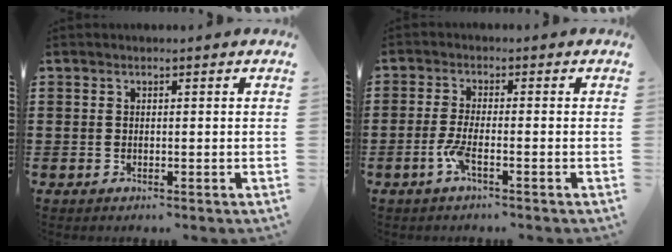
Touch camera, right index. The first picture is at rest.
{"total": 3.7, "force": [-2.0, 0.5, 3.1], "torque": [-0.082, -0.011, -0.043]}